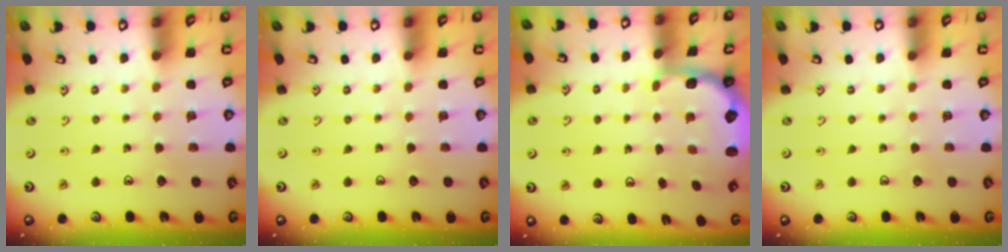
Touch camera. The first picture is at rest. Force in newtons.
{"total": 0.0}
{"total": 2.6, "press": 2.0, "slide": 1.7}
{"total": 0.0}